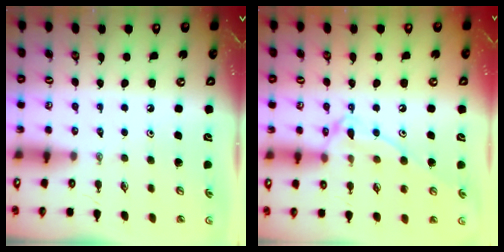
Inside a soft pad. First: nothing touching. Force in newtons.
{"total": 12.1, "press": 12.1, "slide": 0.7}